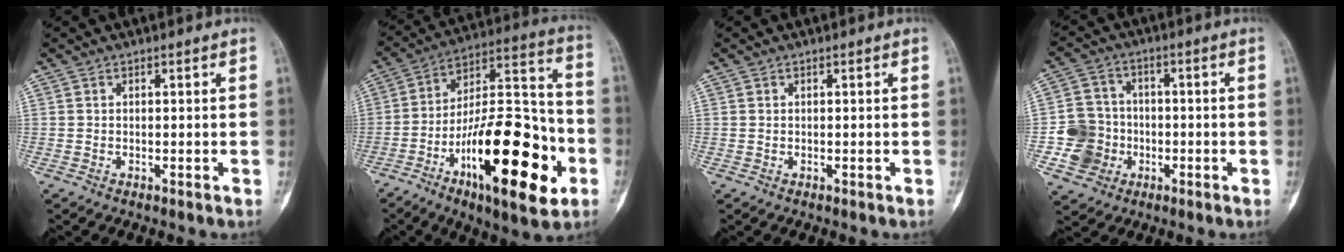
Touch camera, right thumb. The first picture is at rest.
{"total": 28.1, "force": [-10.6, 10.3, 23.8], "torque": [-0.373, 0.052, -0.162]}
{"total": 0.0}
{"total": 9.0, "force": [-2.3, 8.5, 2.1], "torque": [-0.009, 0.019, -0.044]}